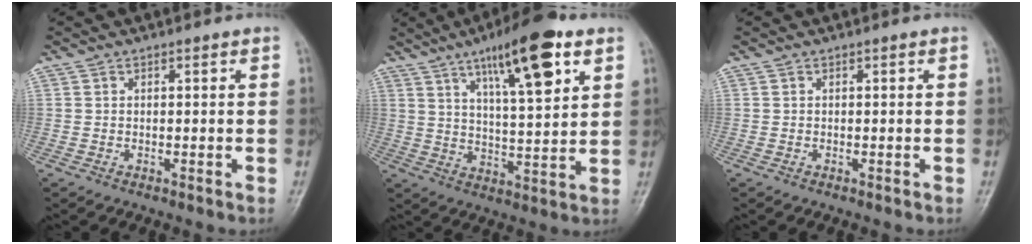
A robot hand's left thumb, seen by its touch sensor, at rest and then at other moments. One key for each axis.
{"total": 16.3, "fx": 8.4, "fy": 4.3, "fz": 13.3, "tx": -0.189, "ty": -0.032, "tz": 0.134}
{"total": 0.0}